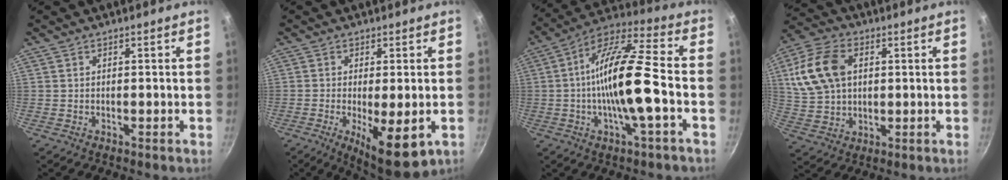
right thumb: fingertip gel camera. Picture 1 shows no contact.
{"total": 9.0, "force": [-2.3, 2.4, 8.4], "torque": [-0.136, -0.011, -0.023]}
{"total": 16.9, "force": [-2.7, 3.8, 16.2], "torque": [-0.289, 0.030, -0.060]}
{"total": 14.2, "force": [3.2, 9.8, 9.7], "torque": [-0.179, 0.008, 0.061]}